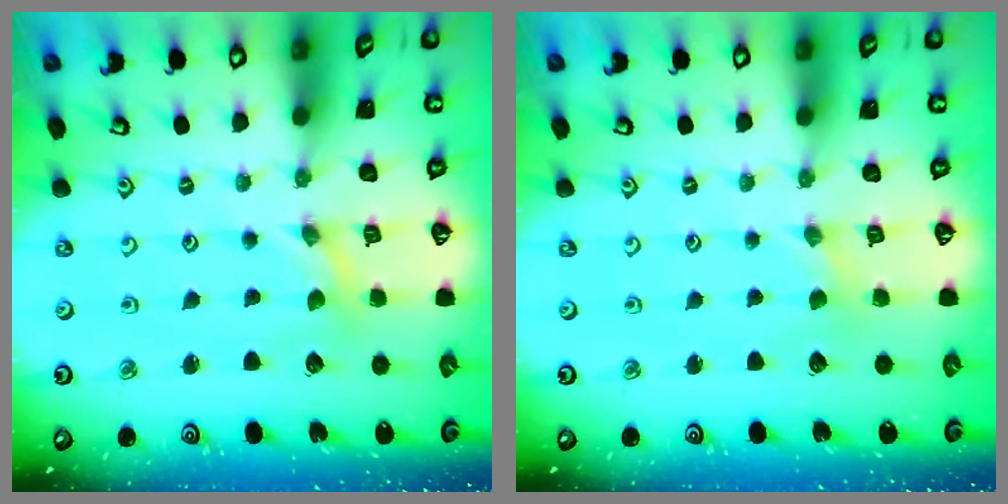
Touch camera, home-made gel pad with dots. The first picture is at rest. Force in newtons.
{"total": 0.8, "press": 0.7, "slide": 0.3}